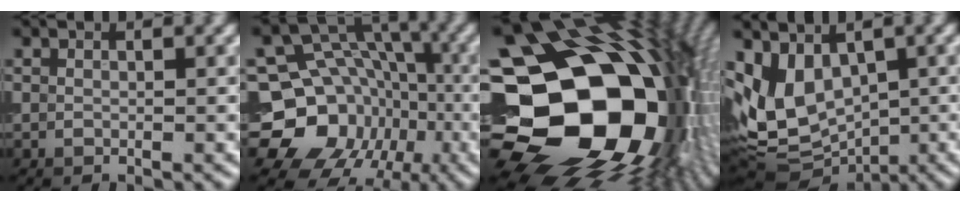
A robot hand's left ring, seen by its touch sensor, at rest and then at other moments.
{"total": 15.8, "force": [-4.9, 13.7, 6.0], "torque": [-0.099, -0.016, -0.097]}
{"total": 22.9, "force": [-1.0, 17.4, 14.8], "torque": [-0.295, -0.045, -0.002]}
{"total": 7.3, "force": [0.2, 5.0, 5.3], "torque": [-0.098, -0.011, 0.005]}